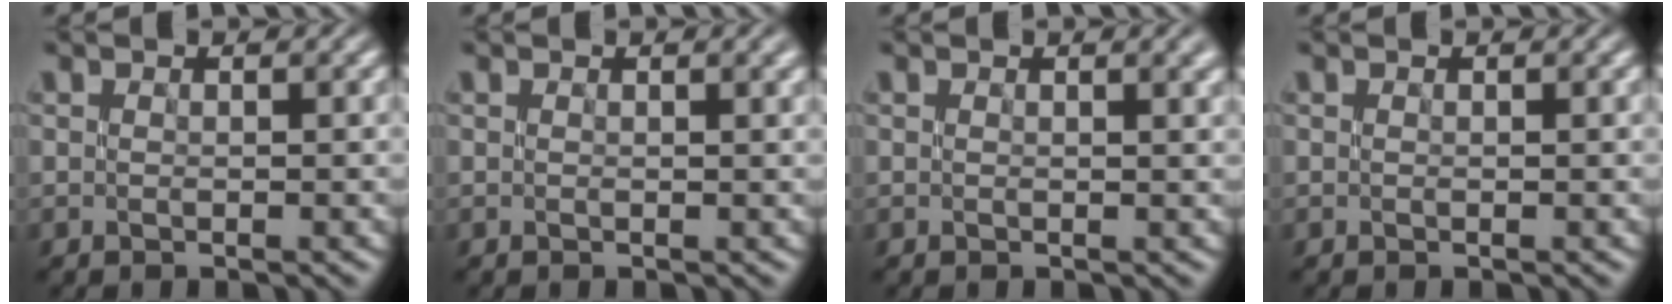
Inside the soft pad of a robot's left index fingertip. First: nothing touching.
{"total": 0.9, "force": [0.2, 0.3, 0.8], "torque": [-0.010, 0.000, 0.000]}
{"total": 1.6, "force": [0.4, 0.6, 1.4], "torque": [-0.012, 0.005, 0.001]}
{"total": 0.0}